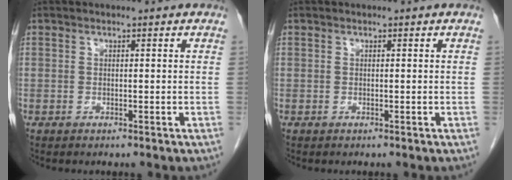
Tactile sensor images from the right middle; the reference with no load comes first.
{"total": 0.0}